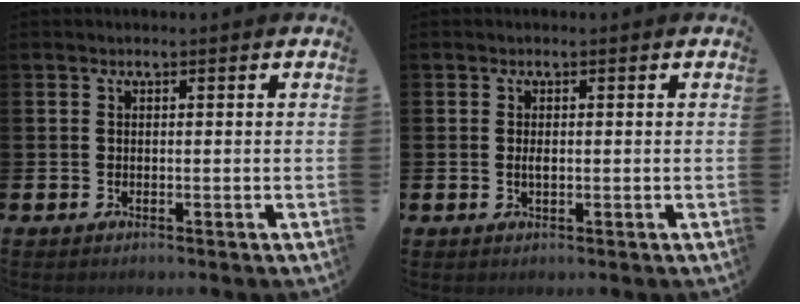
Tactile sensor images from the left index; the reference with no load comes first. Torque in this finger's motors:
{"motor_torque": [0.36, 0.26, 0.02, 0.00]}